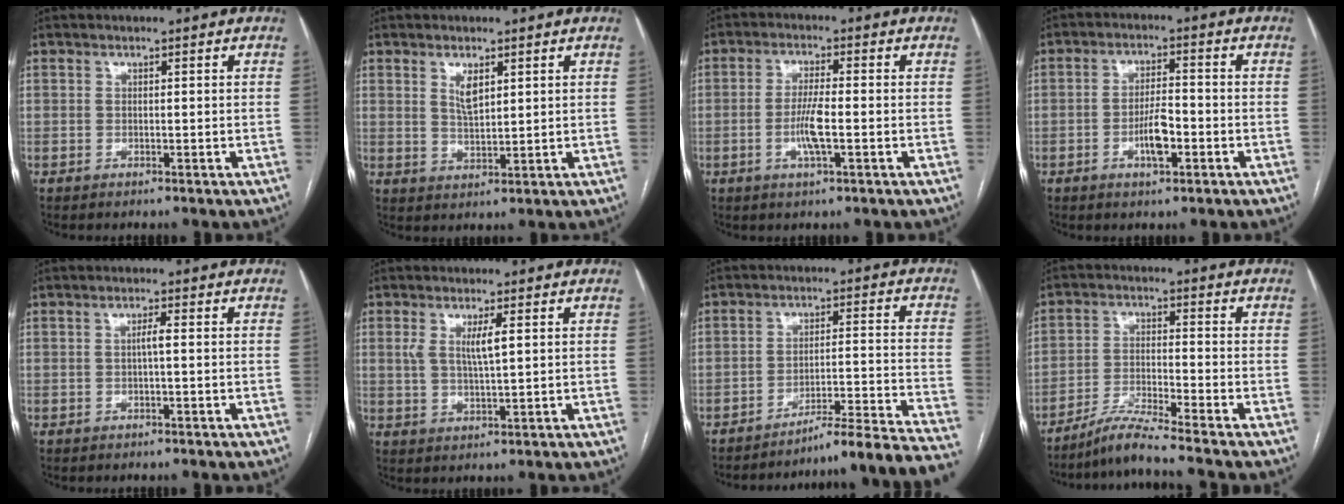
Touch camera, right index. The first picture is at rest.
{"total": 3.4, "force": [1.7, 1.2, 2.7], "torque": [-0.057, -0.002, 0.038]}
{"total": 5.2, "force": [-1.4, 0.5, 5.0], "torque": [-0.104, -0.004, -0.025]}
{"total": 5.3, "force": [-2.0, 1.4, 4.7], "torque": [-0.090, 0.003, -0.035]}
{"total": 1.5, "force": [-0.1, 0.0, 1.5], "torque": [-0.026, 0.003, -0.001]}
{"total": 4.2, "force": [1.2, 0.7, 4.0], "torque": [-0.081, 0.001, 0.024]}
{"total": 19.7, "force": [-18.5, -3.5, 5.7], "torque": [-0.026, -0.009, -0.249]}
{"total": 6.9, "force": [-6.1, -1.8, 2.8], "torque": [-0.057, -0.024, -0.115]}